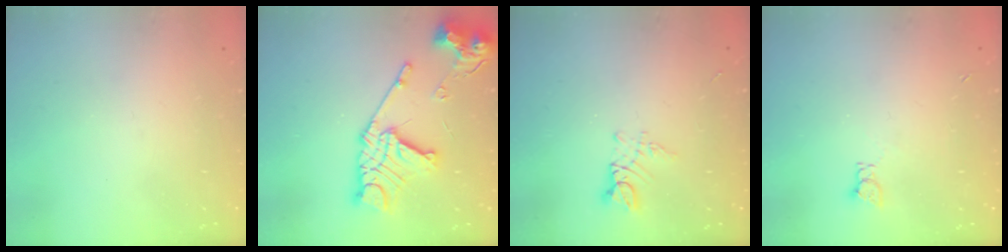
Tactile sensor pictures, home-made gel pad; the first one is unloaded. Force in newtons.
{"total": 18.5, "press": 18.4, "slide": 2.1}
{"total": 3.3, "press": 3.3, "slide": 0.2}
{"total": 2.0, "press": 2.0, "slide": 0.3}